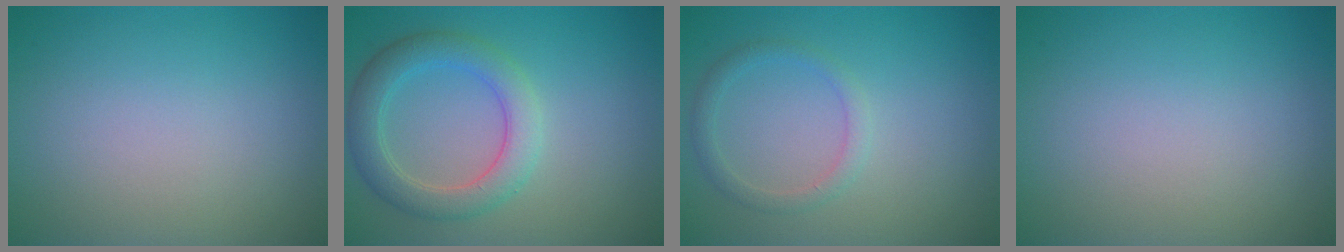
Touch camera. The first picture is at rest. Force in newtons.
{"total": 4.2, "press": 4.2, "slide": 0.3}
{"total": 1.6, "press": 1.6, "slide": 0.1}
{"total": 0.0}